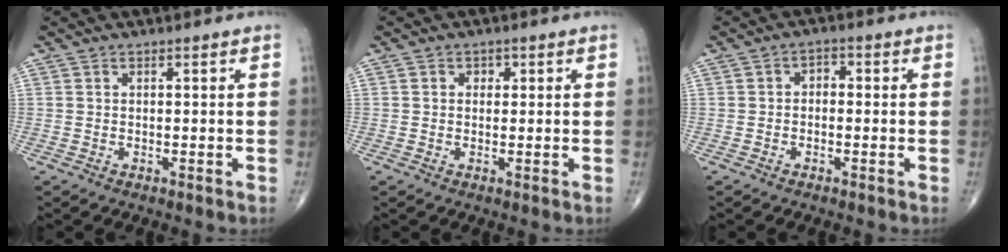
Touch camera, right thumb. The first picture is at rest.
{"total": 1.5, "force": [0.4, 1.3, 0.6], "torque": [0.003, 0.001, 0.001]}
{"total": 2.2, "force": [-0.3, 1.6, 1.5], "torque": [-0.008, 0.012, -0.015]}